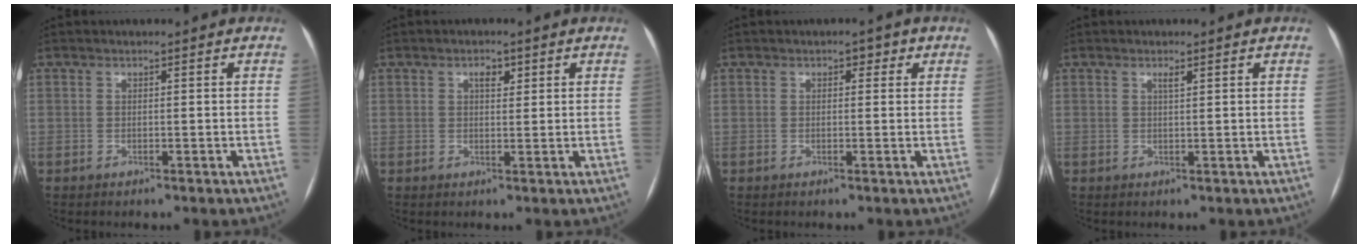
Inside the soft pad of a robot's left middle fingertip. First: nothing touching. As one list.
[{"total": 2.0, "force": [1.0, 1.1, 1.4], "torque": [-0.022, 0.005, 0.015]}, {"total": 1.6, "force": [0.8, 1.0, 1.0], "torque": [-0.009, 0.010, 0.007]}, {"total": 0.9, "force": [0.6, 0.0, 0.8], "torque": [-0.016, 0.001, 0.011]}]